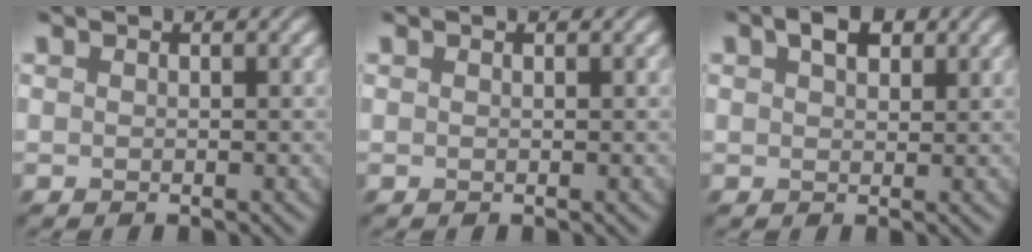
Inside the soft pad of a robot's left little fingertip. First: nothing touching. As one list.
[{"total": 0.0}, {"total": 3.1, "force": [1.4, 1.8, 2.1], "torque": [-0.038, 0.000, 0.013]}]